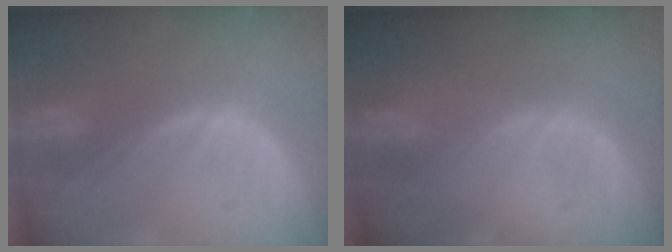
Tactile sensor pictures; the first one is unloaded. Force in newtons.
{"total": 0.0}